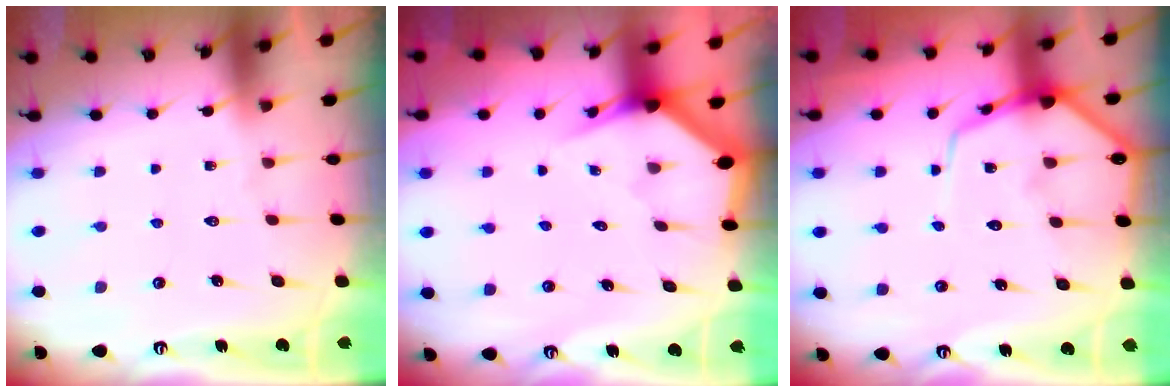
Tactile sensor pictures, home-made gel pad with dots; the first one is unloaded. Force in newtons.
{"total": 2.9, "press": 2.9, "slide": 0.2}
{"total": 9.2, "press": 9.1, "slide": 1.0}